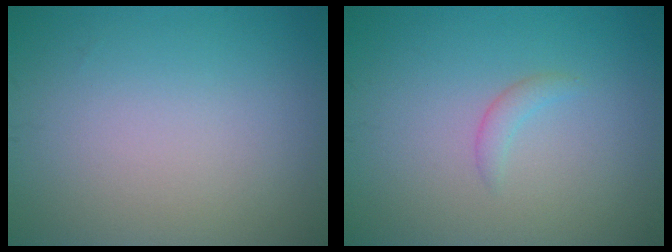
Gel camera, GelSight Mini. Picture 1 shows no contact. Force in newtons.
{"total": 1.1, "press": 1.1, "slide": 0.1}